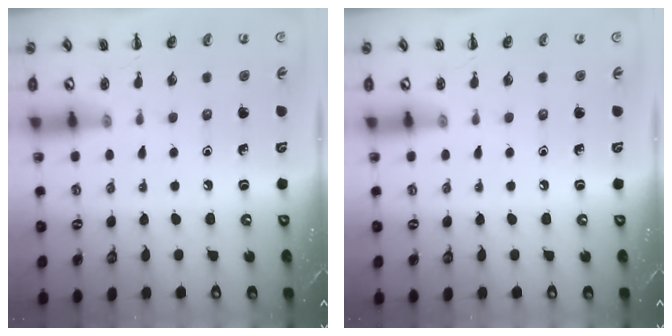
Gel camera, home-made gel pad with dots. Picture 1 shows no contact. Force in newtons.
{"total": 0.0}